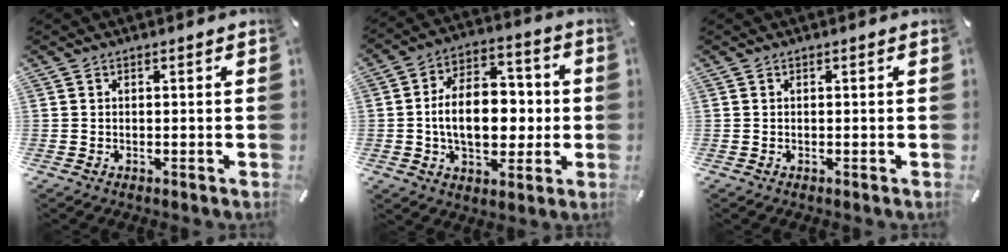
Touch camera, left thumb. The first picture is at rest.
{"total": 15.2, "force": [-1.2, 10.3, 11.1], "torque": [-0.181, 0.010, -0.021]}
{"total": 0.0}